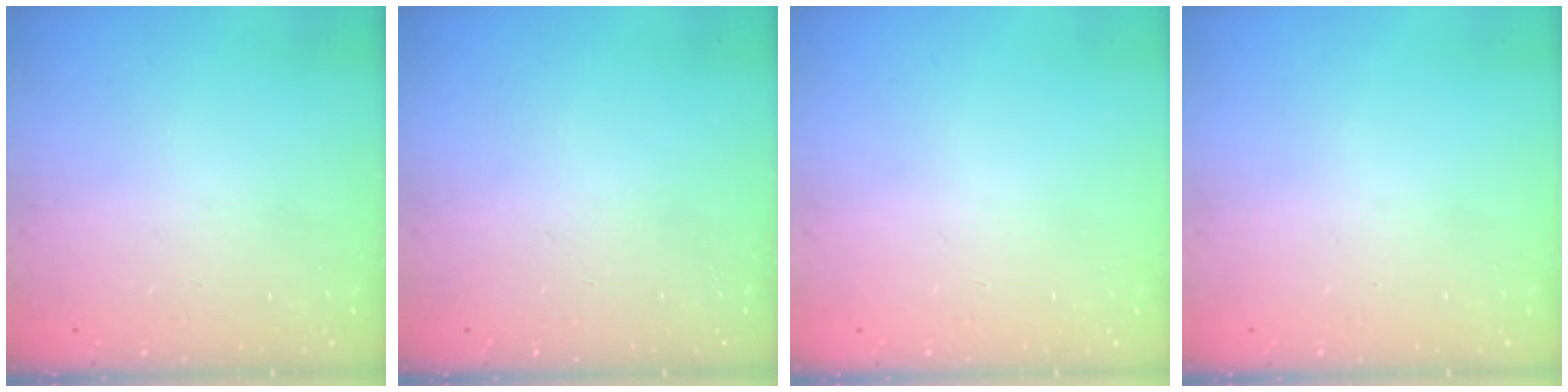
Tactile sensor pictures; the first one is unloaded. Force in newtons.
{"total": 0.0}
{"total": 0.0}
{"total": 0.0}